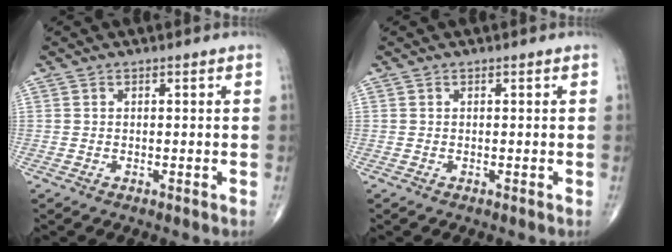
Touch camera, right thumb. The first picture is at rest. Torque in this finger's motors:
{"motor_torque": [0.05, 0.05, 0.00, 0.00, 0.00]}